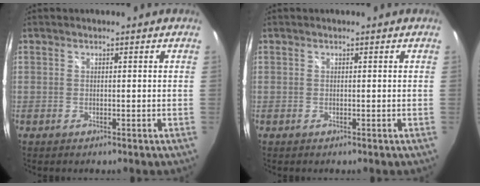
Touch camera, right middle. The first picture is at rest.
{"total": 0.0}